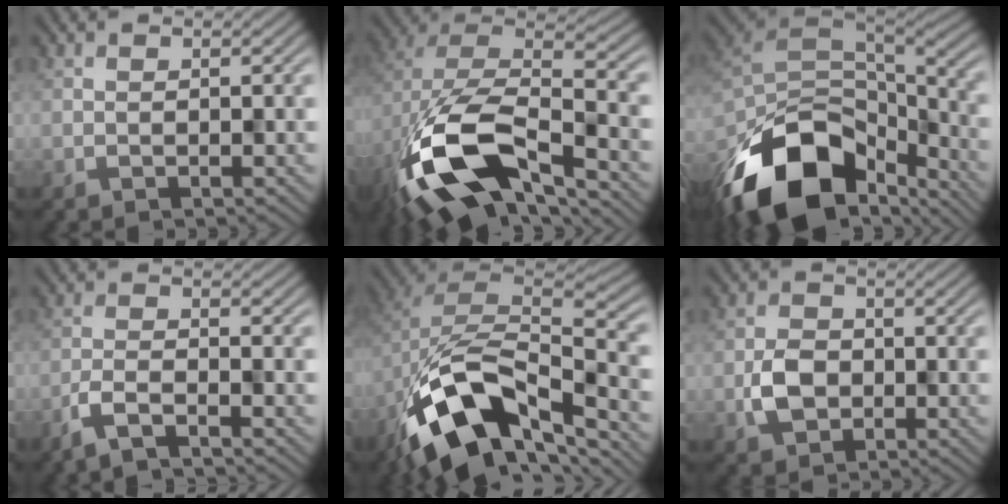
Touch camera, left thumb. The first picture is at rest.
{"total": 17.1, "force": [-7.8, 8.3, 12.8], "torque": [-0.277, -0.034, -0.126]}
{"total": 17.1, "force": [-10.5, 9.8, 9.3], "torque": [-0.203, -0.053, -0.160]}
{"total": 3.7, "force": [-3.2, 0.6, 1.7], "torque": [-0.027, -0.002, -0.064]}
{"total": 15.3, "force": [-8.2, 7.9, 10.3], "torque": [-0.190, -0.010, -0.150]}
{"total": 3.2, "force": [-1.4, 2.7, 1.1], "torque": [-0.023, -0.006, -0.023]}